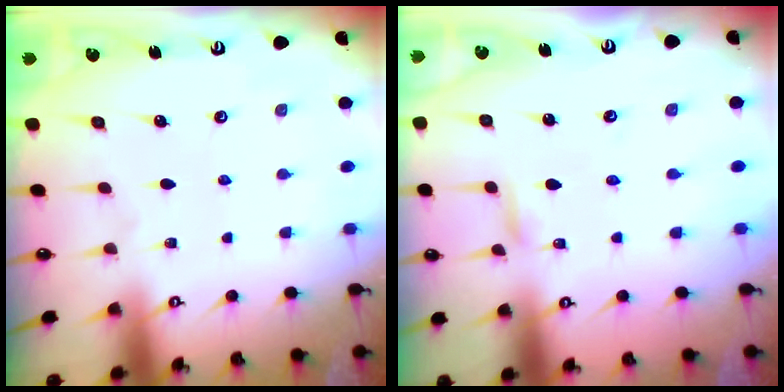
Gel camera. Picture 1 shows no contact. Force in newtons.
{"total": 1.9, "press": 1.9, "slide": 0.1}